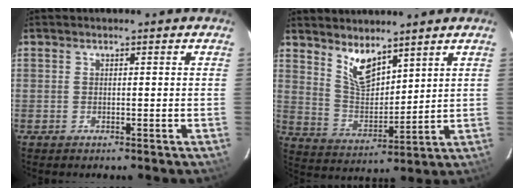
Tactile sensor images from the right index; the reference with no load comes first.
{"total": 8.3, "force": [6.0, 3.3, 4.6], "torque": [-0.082, -0.005, 0.125]}